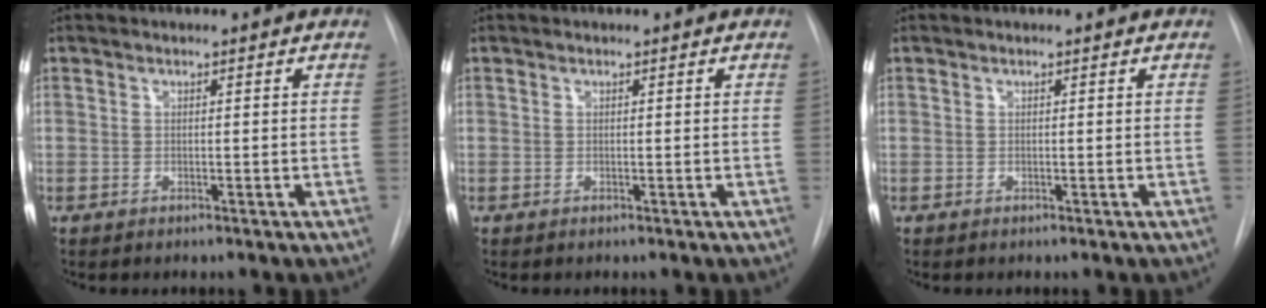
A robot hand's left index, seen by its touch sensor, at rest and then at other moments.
{"total": 0.0}
{"total": 0.0}